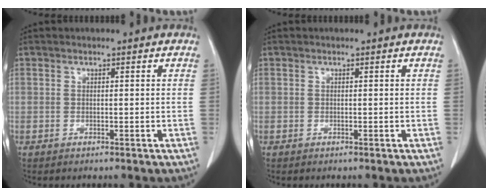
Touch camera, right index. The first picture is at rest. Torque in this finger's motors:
{"motor_torque": [-0.02, 0.02, 0.00, -0.01]}